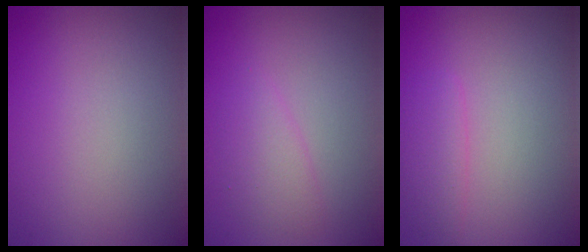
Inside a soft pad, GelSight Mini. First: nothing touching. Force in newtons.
{"total": 1.9, "press": 1.9, "slide": 0.1}
{"total": 1.9, "press": 1.9, "slide": 0.2}